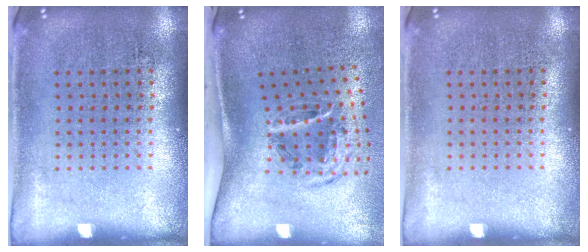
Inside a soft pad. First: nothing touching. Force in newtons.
{"total": 1.9, "press": 1.1, "slide": 1.6}
{"total": 0.0}